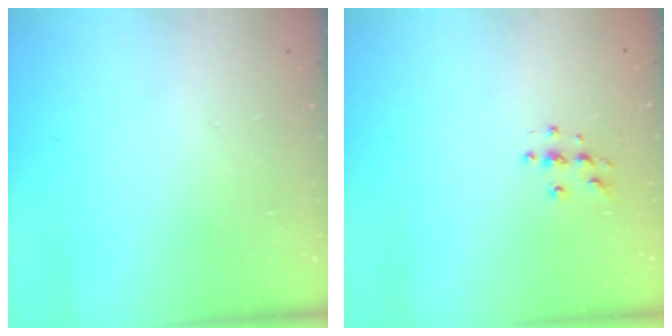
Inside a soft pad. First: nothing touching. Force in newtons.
{"total": 5.2, "press": 5.1, "slide": 0.5}